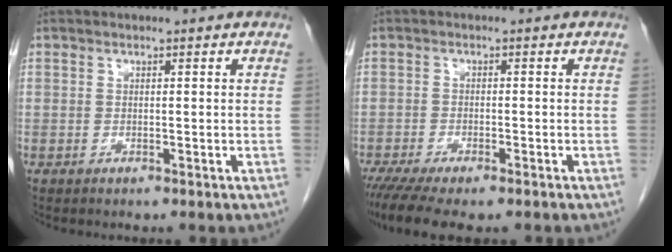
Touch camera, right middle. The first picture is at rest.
{"total": 9.5, "force": [-7.4, 2.2, 5.4], "torque": [-0.083, -0.013, -0.113]}